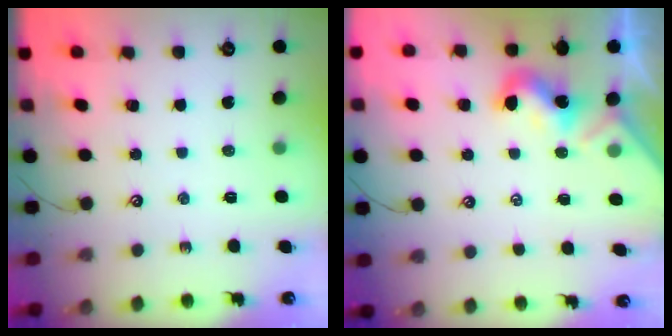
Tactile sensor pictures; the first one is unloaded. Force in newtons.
{"total": 2.0, "press": 2.0, "slide": 0.5}